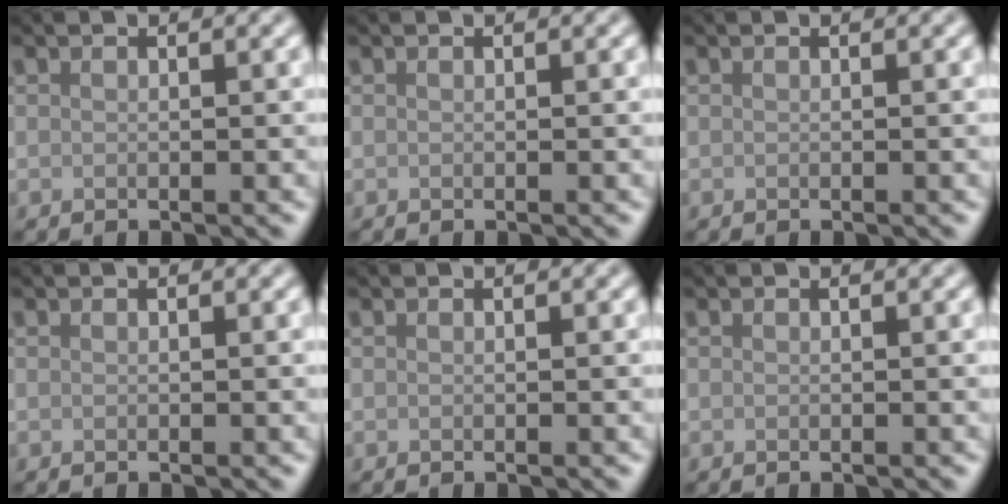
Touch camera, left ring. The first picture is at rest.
{"total": 0.0}
{"total": 0.0}
{"total": 0.0}
{"total": 0.0}
{"total": 0.0}